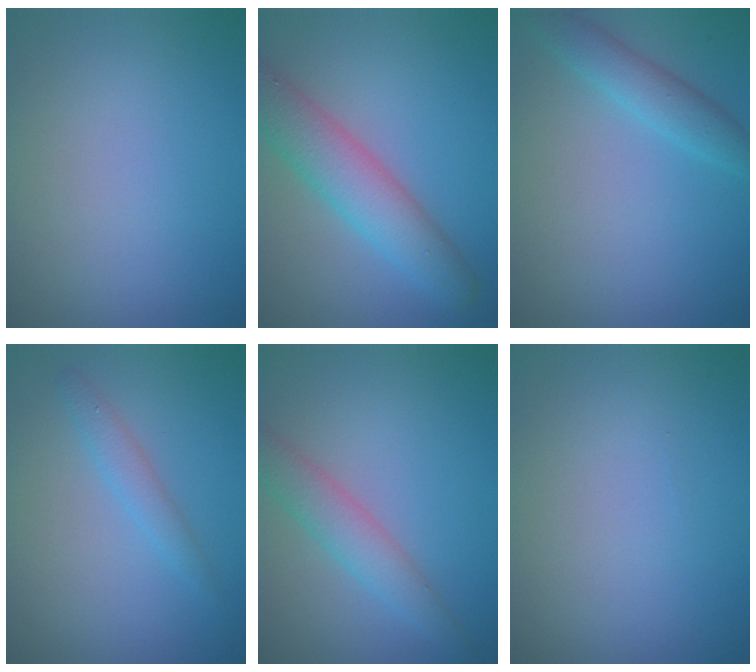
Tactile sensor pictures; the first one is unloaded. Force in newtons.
{"total": 5.5, "press": 5.5, "slide": 0.4}
{"total": 2.8, "press": 2.8, "slide": 0.2}
{"total": 1.6, "press": 1.6, "slide": 0.1}
{"total": 3.0, "press": 3.0, "slide": 0.1}
{"total": 0.0}